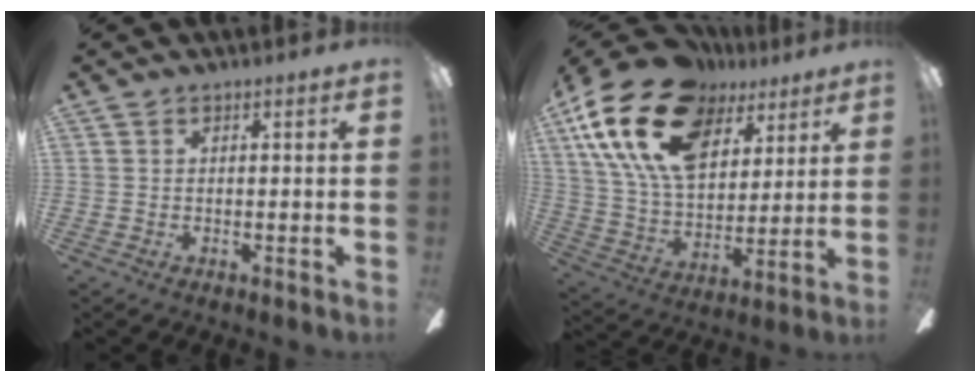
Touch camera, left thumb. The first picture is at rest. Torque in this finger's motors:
{"motor_torque": [0.65, 0.80, 1.98, -0.79, 0.62]}